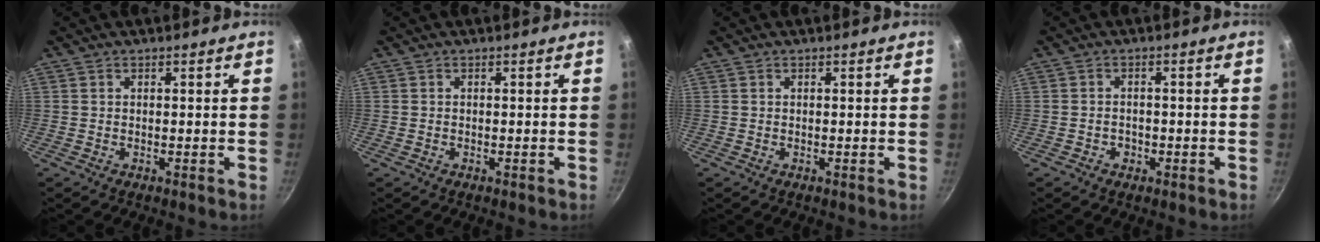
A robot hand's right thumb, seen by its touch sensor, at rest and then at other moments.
{"total": 0.0}
{"total": 0.0}
{"total": 2.0, "force": [-0.9, 1.6, 0.8], "torque": [-0.005, 0.009, -0.010]}